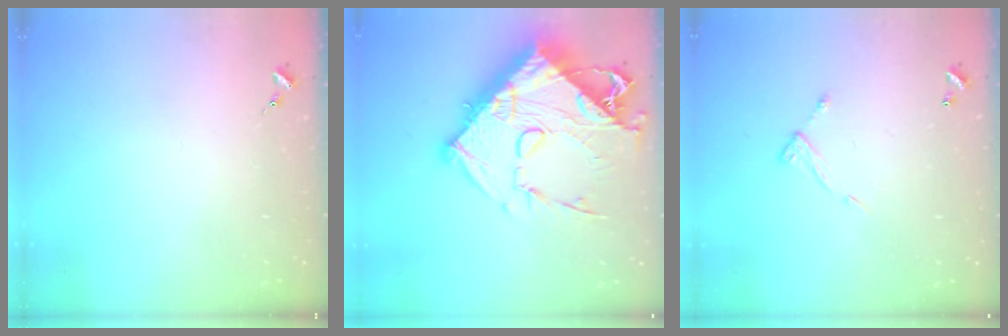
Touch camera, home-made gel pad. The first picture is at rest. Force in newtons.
{"total": 25.7, "press": 25.6, "slide": 2.6}
{"total": 7.7, "press": 7.7, "slide": 0.6}